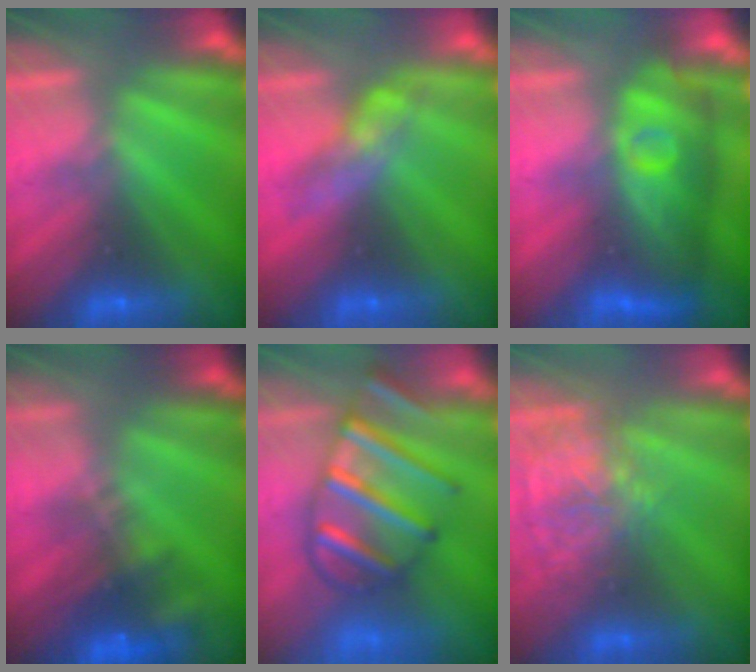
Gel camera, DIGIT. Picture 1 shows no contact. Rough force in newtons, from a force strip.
{"total": 2.7}
{"total": 4.4}
{"total": 6.9}
{"total": 7.5}
{"total": 3.7}